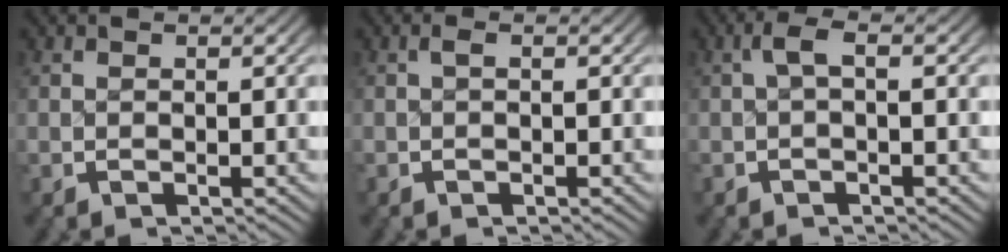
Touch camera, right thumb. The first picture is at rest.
{"total": 0.7, "force": [-0.4, 0.2, 0.5], "torque": [-0.016, 0.000, -0.006]}
{"total": 1.9, "force": [-0.3, 0.7, 1.7], "torque": [-0.039, 0.006, -0.007]}